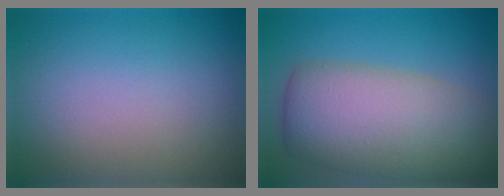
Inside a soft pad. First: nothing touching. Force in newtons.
{"total": 9.7, "press": 9.7, "slide": 0.4}